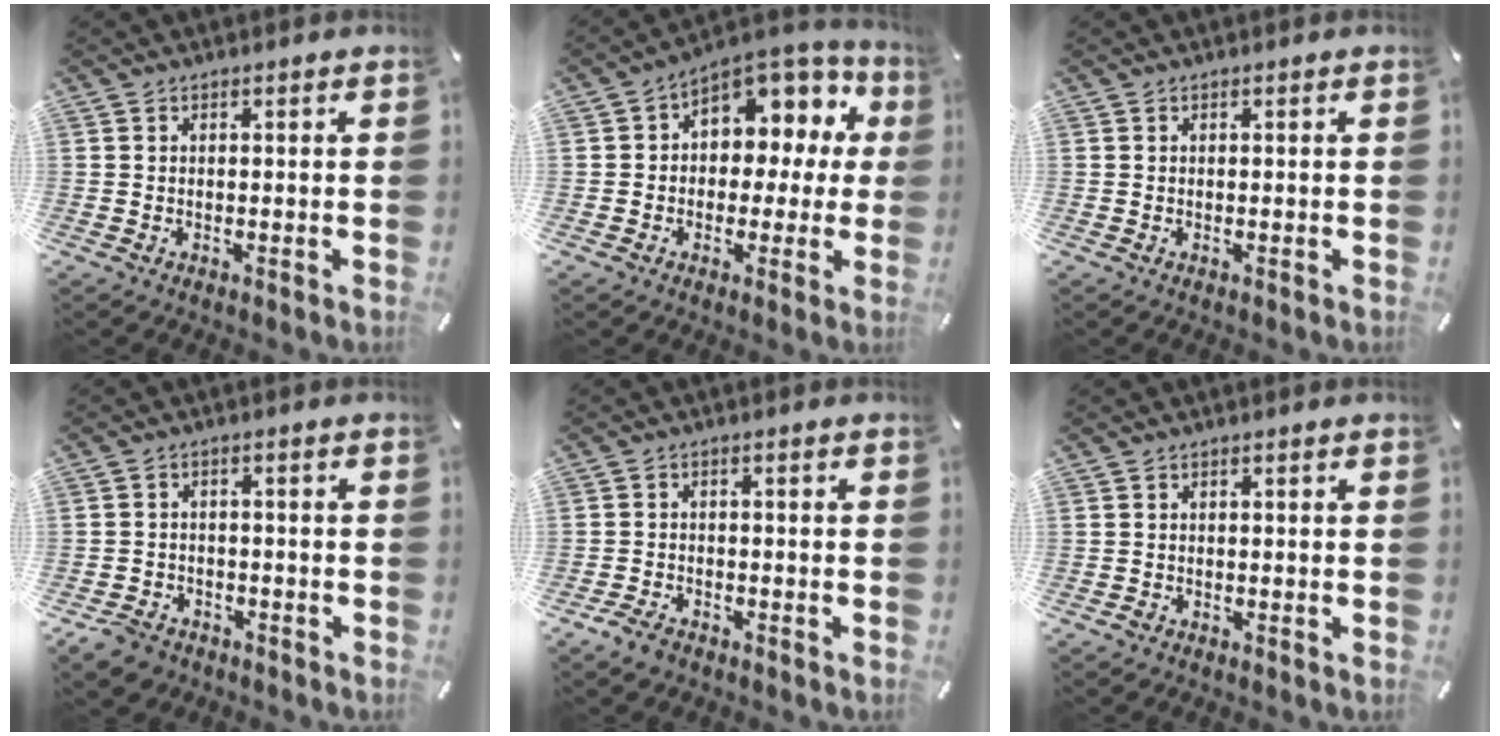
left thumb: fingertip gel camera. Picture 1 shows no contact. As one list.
[{"total": 8.4, "force": [2.7, 6.9, 3.9], "torque": [-0.055, -0.027, 0.051]}, {"total": 0.0}, {"total": 4.6, "force": [-3.5, 2.8, 0.9], "torque": [-0.024, 0.018, -0.069]}, {"total": 3.2, "force": [-2.4, 1.8, 1.2], "torque": [-0.032, 0.010, -0.050]}, {"total": 0.6, "force": [-0.4, 0.4, 0.1], "torque": [-0.002, 0.002, -0.010]}]